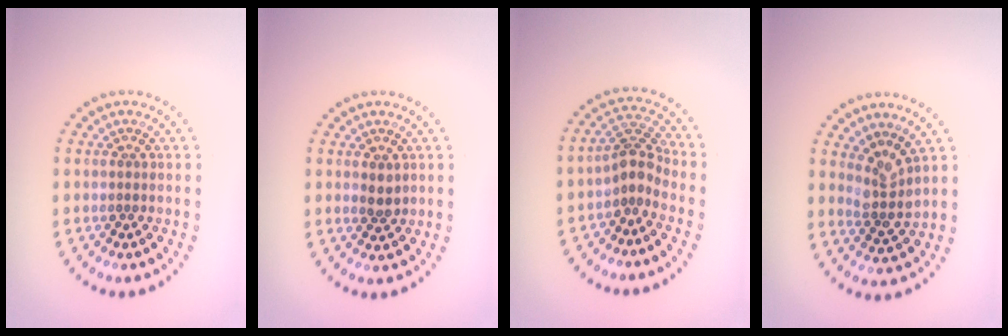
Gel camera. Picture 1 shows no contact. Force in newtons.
{"total": 1.4, "press": 1.3, "slide": 0.3}
{"total": 2.7, "press": 2.1, "slide": 1.7}
{"total": 2.7, "press": 2.0, "slide": 1.8}